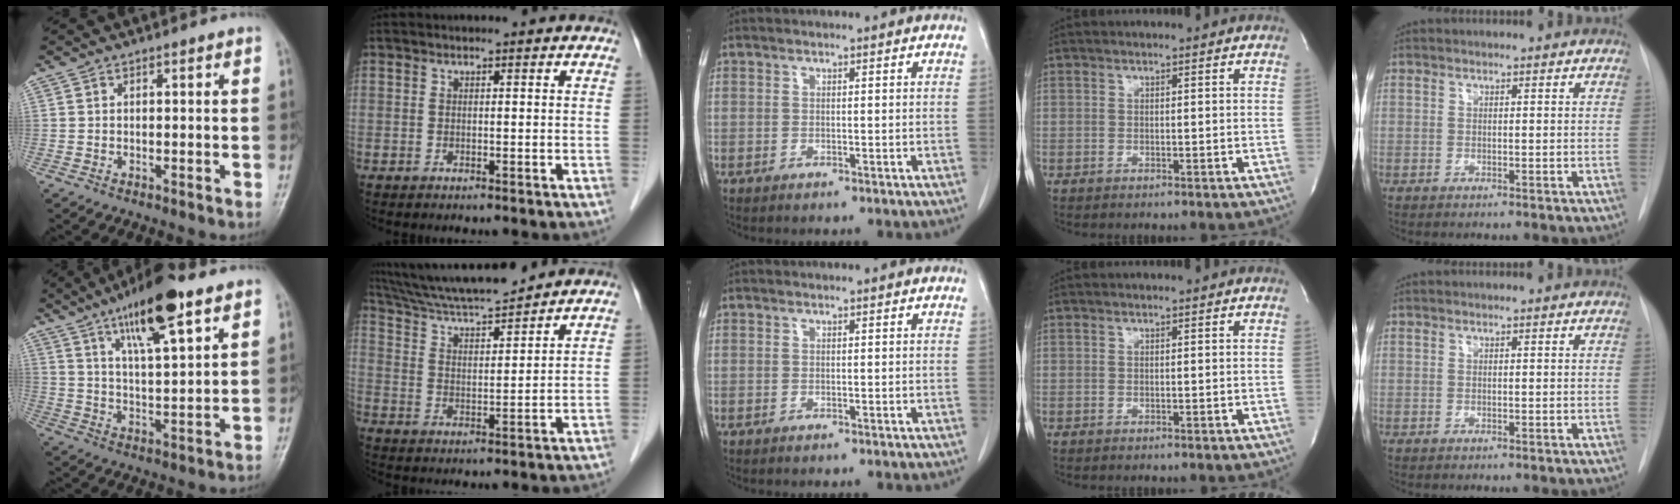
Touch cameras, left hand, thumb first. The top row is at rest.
{"thumb": {"total": 15.0, "force": [8.7, 3.7, 11.7], "torque": [-0.182, -0.031, 0.148]}, "index": {"total": 13.8, "force": [12.8, 0.6, 5.2], "torque": [-0.099, 0.008, 0.223]}}